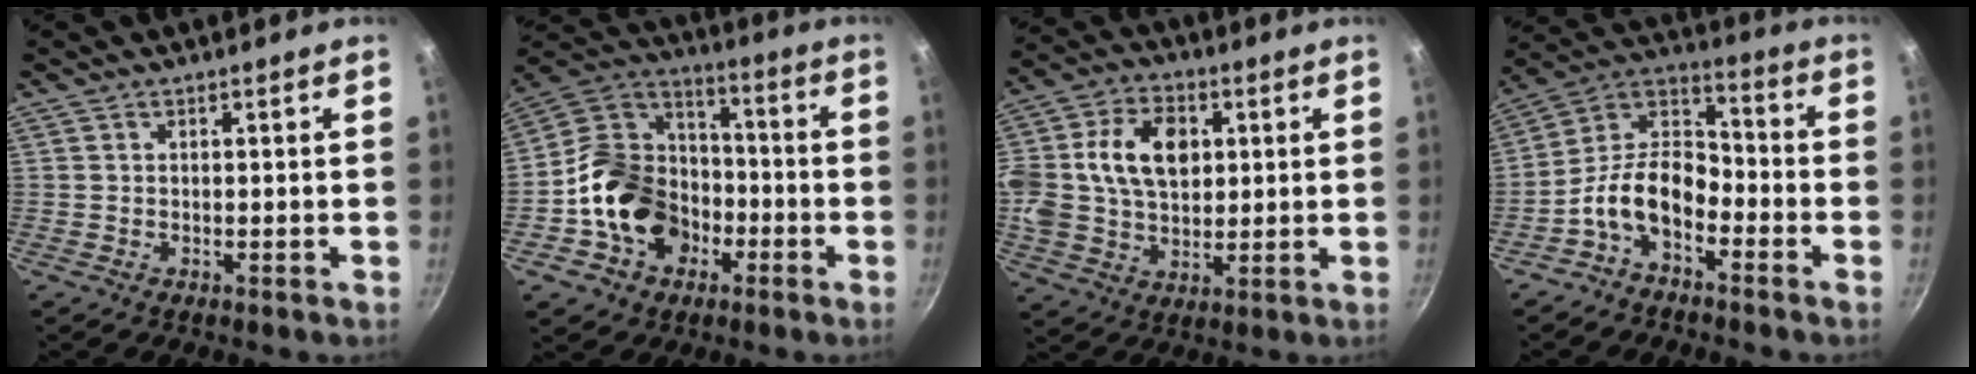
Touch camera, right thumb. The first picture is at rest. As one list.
[{"total": 17.9, "force": [-5.3, 14.5, 9.1], "torque": [-0.137, 0.056, -0.096]}, {"total": 18.5, "force": [3.3, 13.3, 12.5], "torque": [-0.234, 0.022, 0.055]}, {"total": 11.9, "force": [-5.5, 7.0, 7.9], "torque": [-0.131, 0.068, -0.129]}]